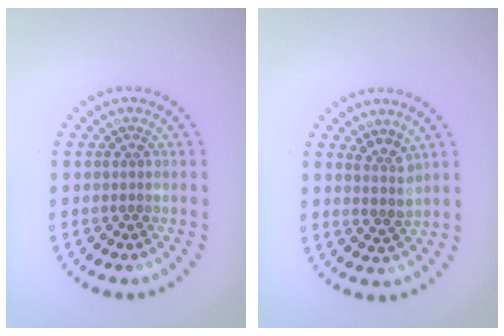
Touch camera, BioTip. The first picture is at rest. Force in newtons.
{"total": 1.9, "press": 1.5, "slide": 1.2}